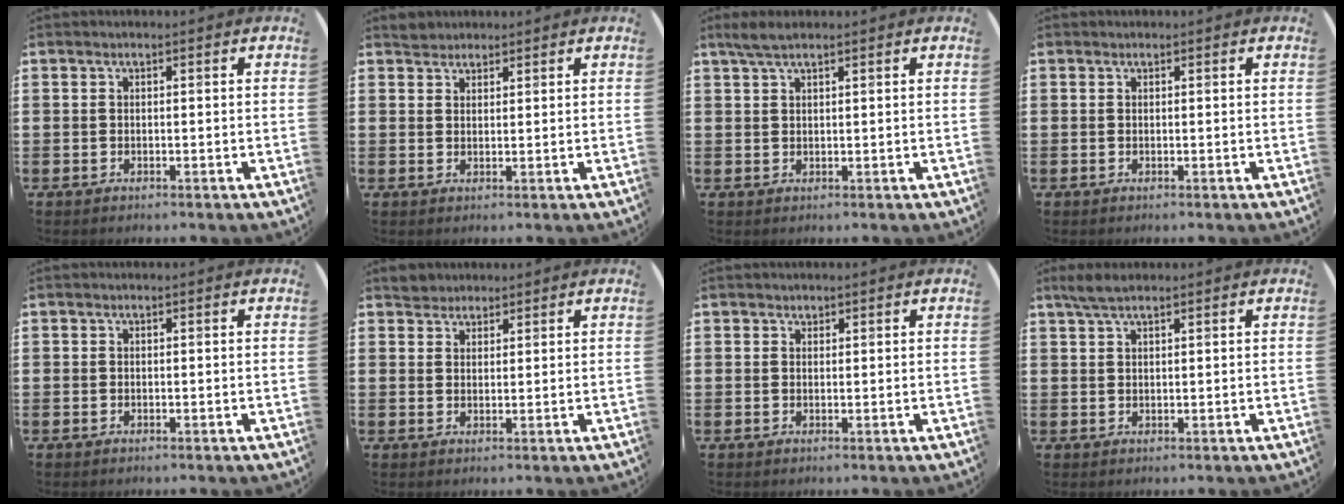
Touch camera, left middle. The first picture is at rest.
{"total": 1.8, "force": [1.7, 0.6, -0.2], "torque": [0.008, 0.000, 0.032]}
{"total": 2.5, "force": [1.9, 0.4, 1.6], "torque": [-0.034, 0.004, 0.034]}
{"total": 0.0}
{"total": 0.0}
{"total": 2.3, "force": [2.1, 0.9, -0.2], "torque": [0.007, 0.003, 0.041]}
{"total": 0.6, "force": [0.5, 0.2, -0.1], "torque": [0.003, 0.004, 0.009]}
{"total": 2.7, "force": [2.0, 0.5, 1.6], "torque": [-0.035, 0.005, 0.036]}